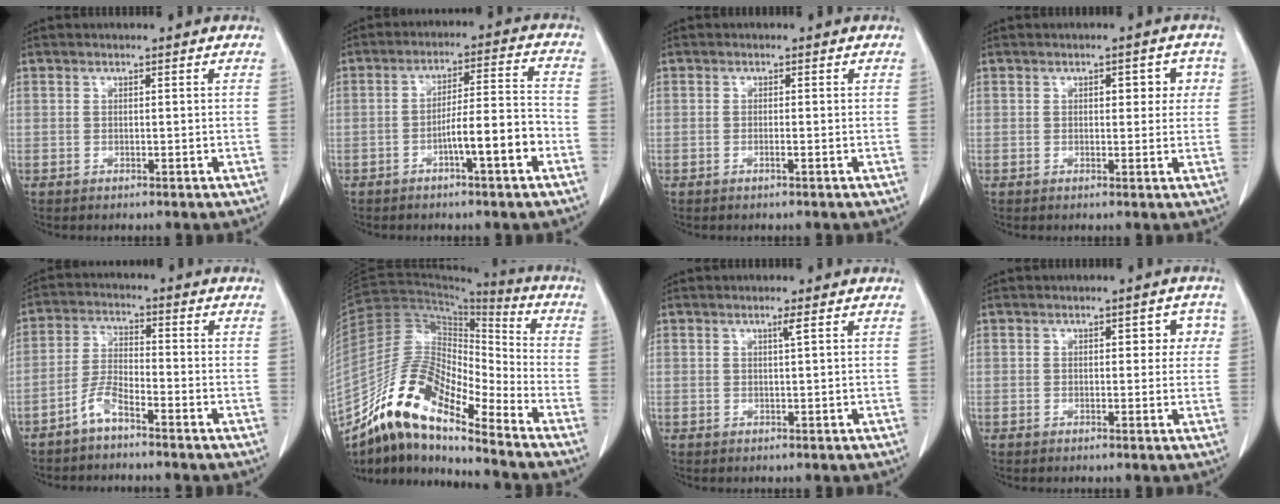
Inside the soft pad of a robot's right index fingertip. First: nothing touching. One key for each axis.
{"total": 8.3, "fx": -3.5, "fy": 0.4, "fz": 7.6, "tx": -0.121, "ty": 0.016, "tz": -0.055}
{"total": 0.7, "fx": -0.3, "fy": -0.1, "fz": 0.6, "tx": -0.012, "ty": 0.000, "tz": -0.005}
{"total": 3.9, "fx": 1.0, "fy": 2.1, "fz": 3.2, "tx": -0.029, "ty": 0.013, "tz": 0.011}
{"total": 4.3, "fx": -3.3, "fy": 0.7, "fz": 2.6, "tx": -0.060, "ty": 0.000, "tz": -0.068}
{"total": 15.2, "fx": -12.1, "fy": 3.5, "fz": 8.4, "tx": -0.154, "ty": 0.032, "tz": -0.219}
{"total": 1.0, "fx": 0.4, "fy": -0.3, "fz": 0.8, "tx": -0.022, "ty": -0.003, "tz": 0.012}
{"total": 3.5, "fx": 0.9, "fy": 2.0, "fz": 2.7, "tx": -0.018, "ty": 0.017, "tz": 0.007}